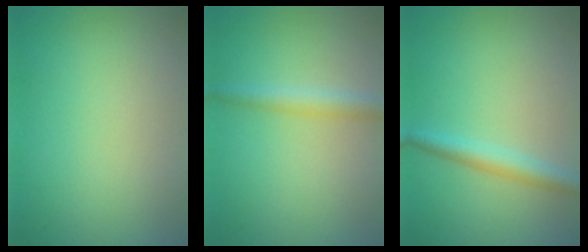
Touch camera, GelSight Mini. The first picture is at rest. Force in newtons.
{"total": 2.3, "press": 2.3, "slide": 0.0}
{"total": 2.7, "press": 2.7, "slide": 0.1}